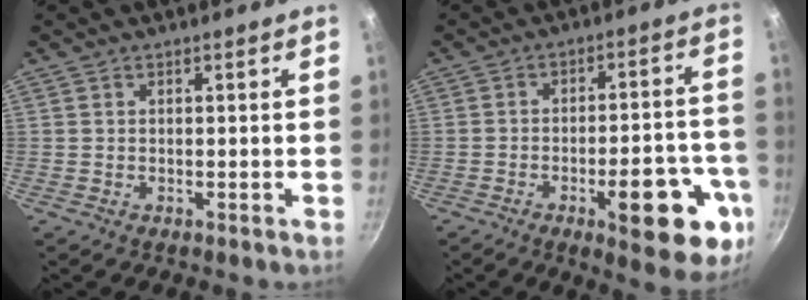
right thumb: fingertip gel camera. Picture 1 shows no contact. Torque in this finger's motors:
{"motor_torque": [2.12, 1.87, 1.66, -0.62, 0.36]}